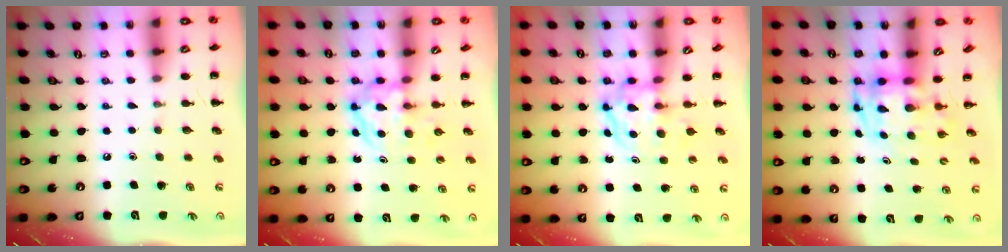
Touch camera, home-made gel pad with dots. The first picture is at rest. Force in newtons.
{"total": 3.9, "press": 3.9, "slide": 0.5}
{"total": 3.7, "press": 3.7, "slide": 0.4}
{"total": 3.5, "press": 3.4, "slide": 0.7}